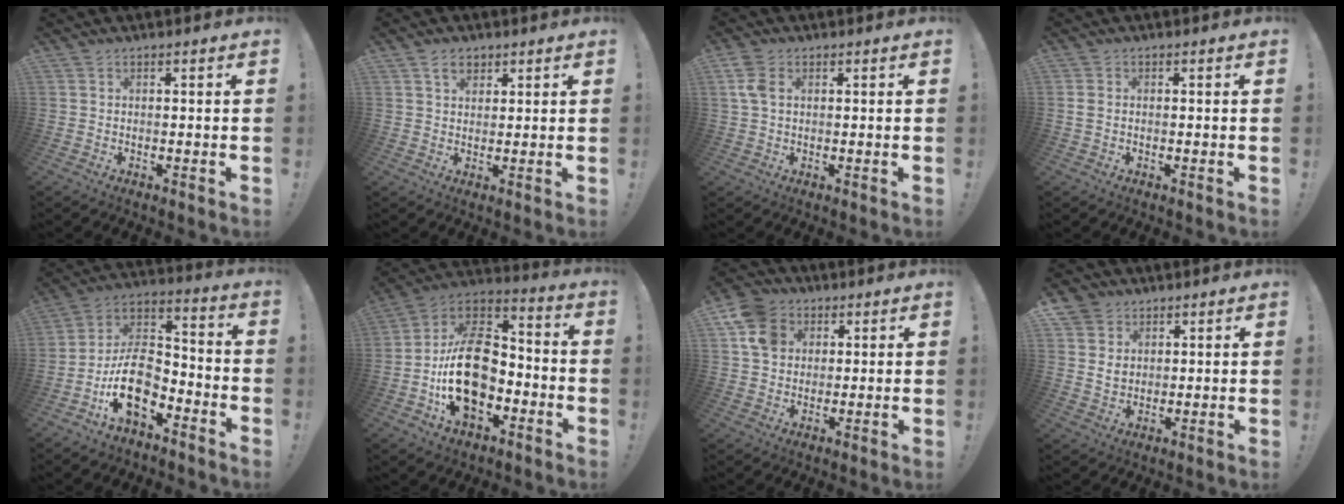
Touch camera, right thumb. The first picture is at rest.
{"total": 4.4, "force": [2.6, 2.9, 2.1], "torque": [-0.034, -0.002, 0.048]}
{"total": 4.9, "force": [1.4, 3.1, 3.5], "torque": [-0.072, 0.005, 0.026]}
{"total": 1.2, "force": [0.0, 0.9, 0.8], "torque": [-0.022, 0.007, 0.003]}
{"total": 12.4, "force": [-6.8, 7.2, 7.5], "torque": [-0.137, 0.046, -0.117]}
{"total": 22.4, "force": [-5.2, 15.1, 15.6], "torque": [-0.263, 0.037, -0.075]}
{"total": 10.7, "force": [3.6, 8.8, 4.8], "torque": [-0.081, -0.009, 0.072]}
{"total": 6.5, "force": [3.0, 5.6, 1.4], "torque": [-0.029, -0.013, 0.061]}